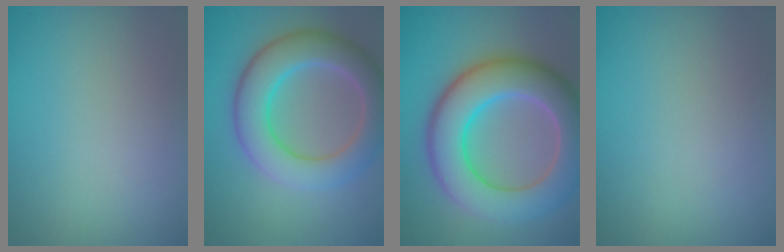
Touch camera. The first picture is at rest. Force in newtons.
{"total": 7.3, "press": 7.3, "slide": 0.7}
{"total": 10.3, "press": 10.3, "slide": 0.7}
{"total": 0.0}